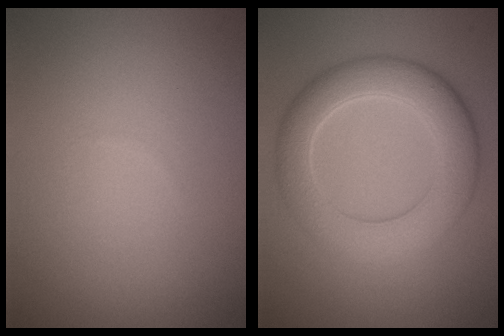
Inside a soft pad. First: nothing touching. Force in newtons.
{"total": 6.3, "press": 6.2, "slide": 0.5}